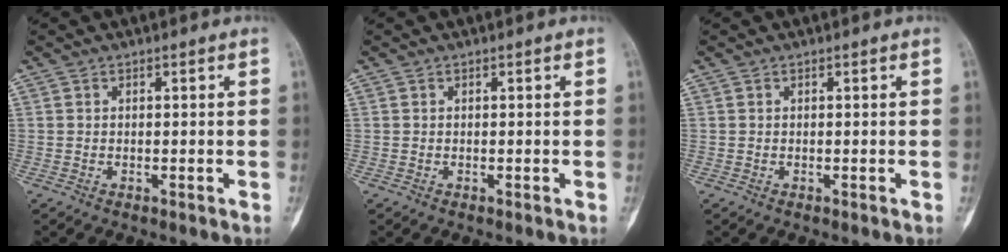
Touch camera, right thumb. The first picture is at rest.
{"total": 0.0}
{"total": 0.0}